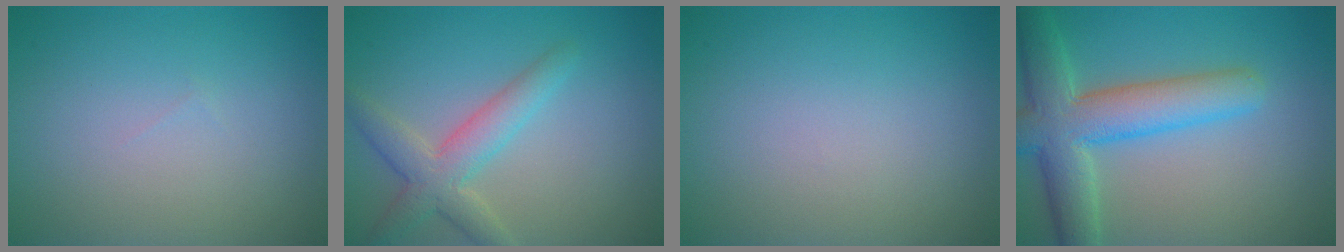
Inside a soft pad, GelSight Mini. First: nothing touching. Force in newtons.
{"total": 4.0, "press": 4.0, "slide": 0.3}
{"total": 0.0}
{"total": 7.5, "press": 7.5, "slide": 0.6}